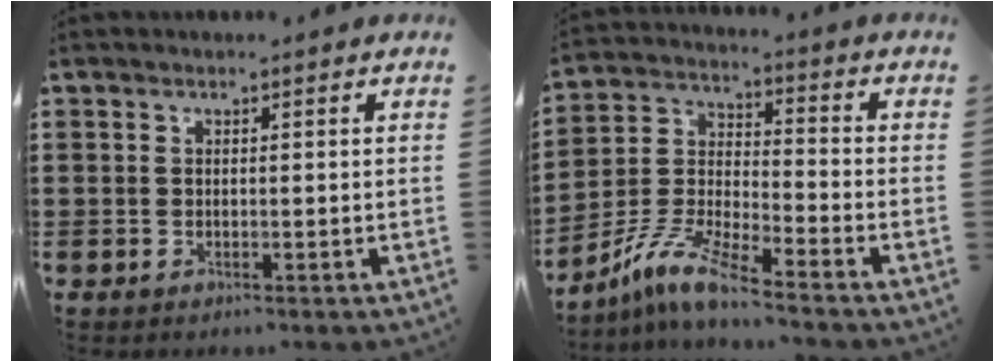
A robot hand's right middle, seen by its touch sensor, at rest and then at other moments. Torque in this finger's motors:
{"motor_torque": [1.59, -0.55, 0.36, 0.11]}